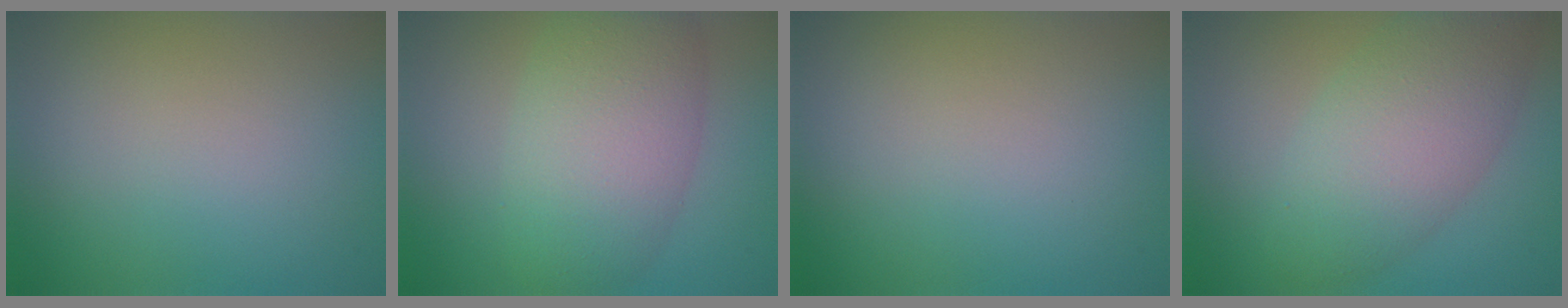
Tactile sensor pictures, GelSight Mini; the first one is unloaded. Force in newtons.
{"total": 7.9, "press": 7.9, "slide": 0.2}
{"total": 0.0}
{"total": 6.8, "press": 6.8, "slide": 0.2}